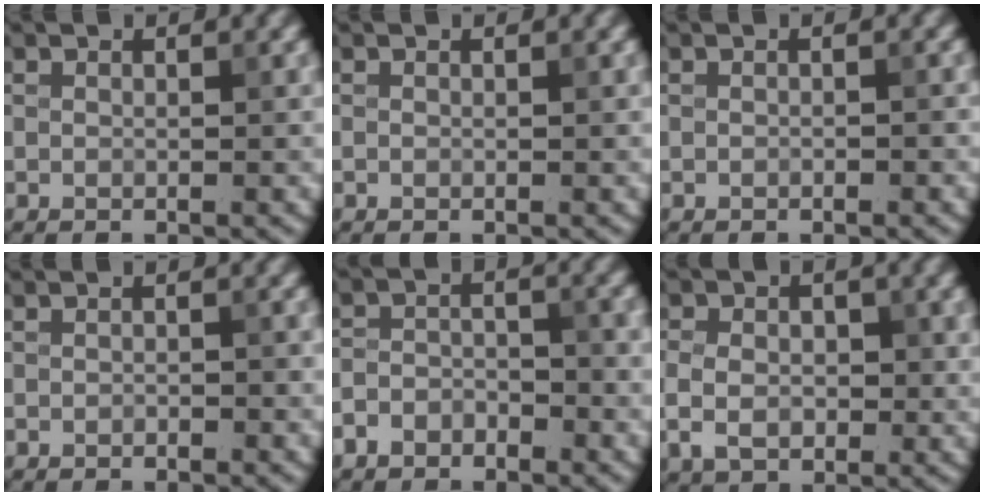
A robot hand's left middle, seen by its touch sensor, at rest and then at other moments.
{"total": 0.0}
{"total": 0.6, "force": [-0.3, 0.2, 0.5], "torque": [-0.009, 0.001, -0.005]}
{"total": 1.0, "force": [-0.6, 0.5, 0.6], "torque": [-0.010, 0.001, -0.011]}
{"total": 3.3, "force": [-2.2, 2.0, 1.4], "torque": [-0.029, 0.002, -0.048]}
{"total": 4.6, "force": [-0.5, 3.3, 3.1], "torque": [-0.059, -0.005, -0.013]}